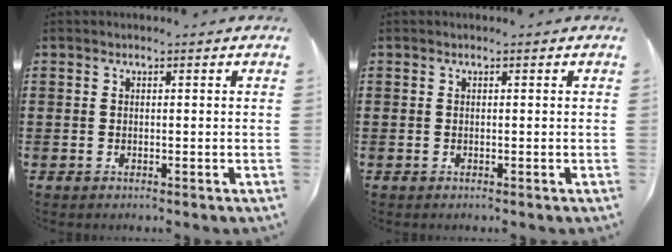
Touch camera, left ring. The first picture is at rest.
{"total": 0.0}